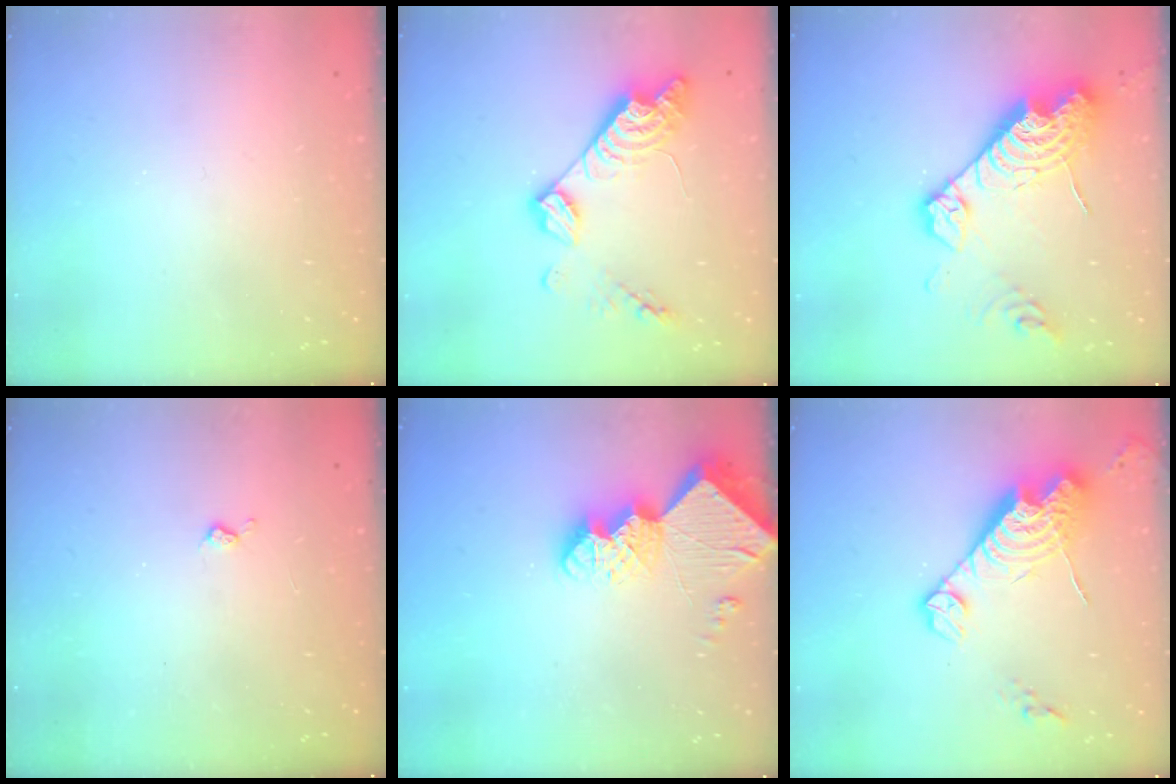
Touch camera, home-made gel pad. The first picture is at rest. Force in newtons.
{"total": 14.5, "press": 14.5, "slide": 1.0}
{"total": 18.8, "press": 18.7, "slide": 1.7}
{"total": 2.8, "press": 2.7, "slide": 0.5}
{"total": 11.7, "press": 11.6, "slide": 1.1}
{"total": 15.2, "press": 15.2, "slide": 1.3}